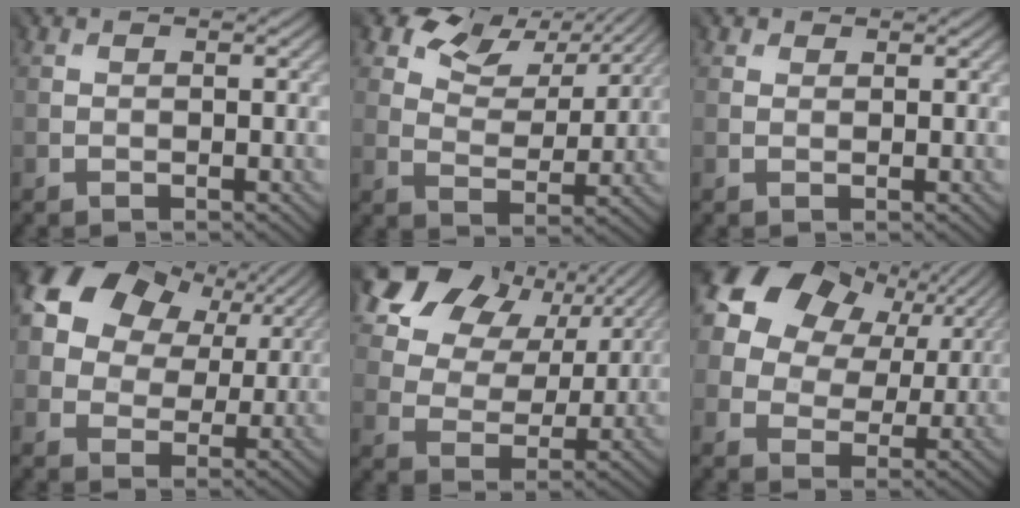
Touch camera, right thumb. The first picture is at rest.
{"total": 8.7, "force": [6.8, 4.2, 3.6], "torque": [-0.071, 0.003, 0.104]}
{"total": 1.3, "force": [1.0, 0.5, -0.7], "torque": [0.009, 0.000, 0.018]}
{"total": 13.2, "force": [6.4, 9.2, 7.1], "torque": [-0.168, 0.032, 0.114]}
{"total": 14.8, "force": [8.7, 9.6, 7.2], "torque": [-0.185, 0.042, 0.142]}
{"total": 15.5, "force": [7.5, 11.1, 7.8], "torque": [-0.201, 0.051, 0.144]}